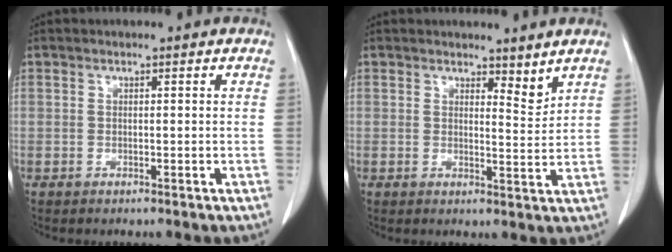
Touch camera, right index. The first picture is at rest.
{"total": 3.2, "force": [2.8, 0.9, 1.2], "torque": [-0.014, -0.016, 0.040]}